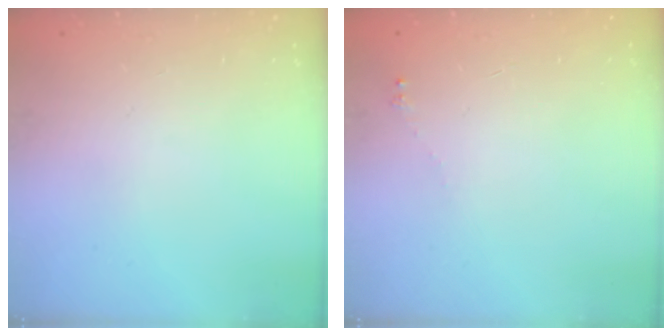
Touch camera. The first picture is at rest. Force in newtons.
{"total": 1.7, "press": 1.6, "slide": 0.2}